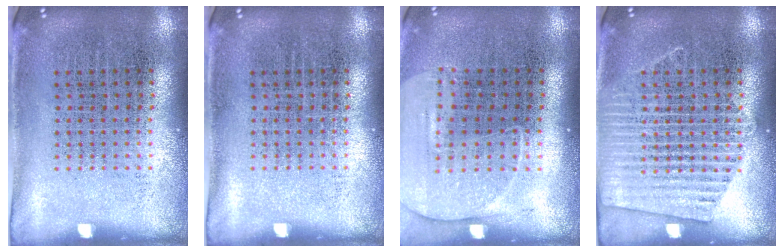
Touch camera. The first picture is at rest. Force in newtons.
{"total": 0.0}
{"total": 1.4, "press": 1.3, "slide": 0.4}
{"total": 2.6, "press": 2.6, "slide": 0.3}